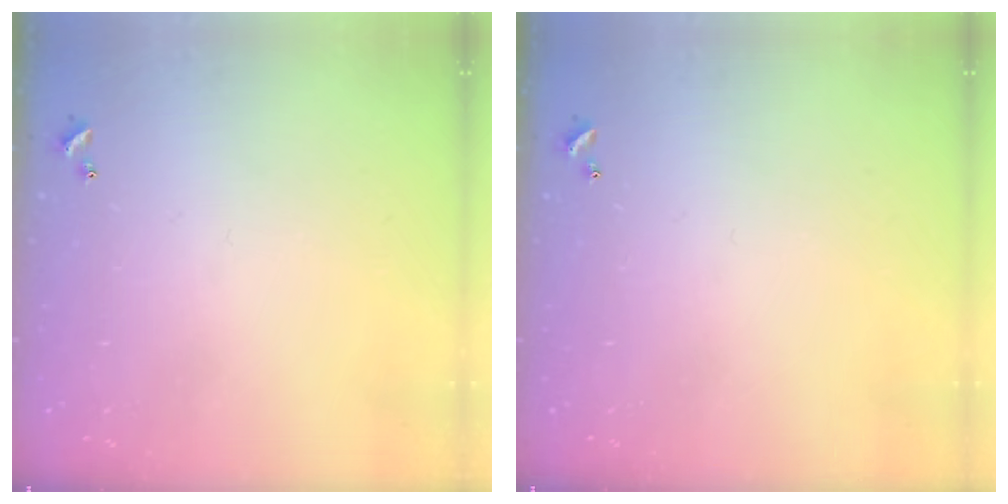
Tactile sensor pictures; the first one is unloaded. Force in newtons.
{"total": 0.0}